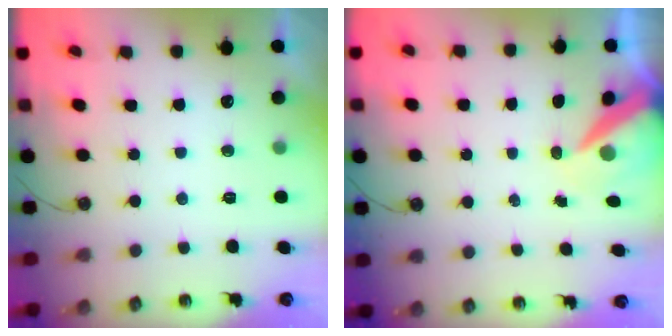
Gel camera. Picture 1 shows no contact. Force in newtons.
{"total": 9.3, "press": 9.2, "slide": 1.1}